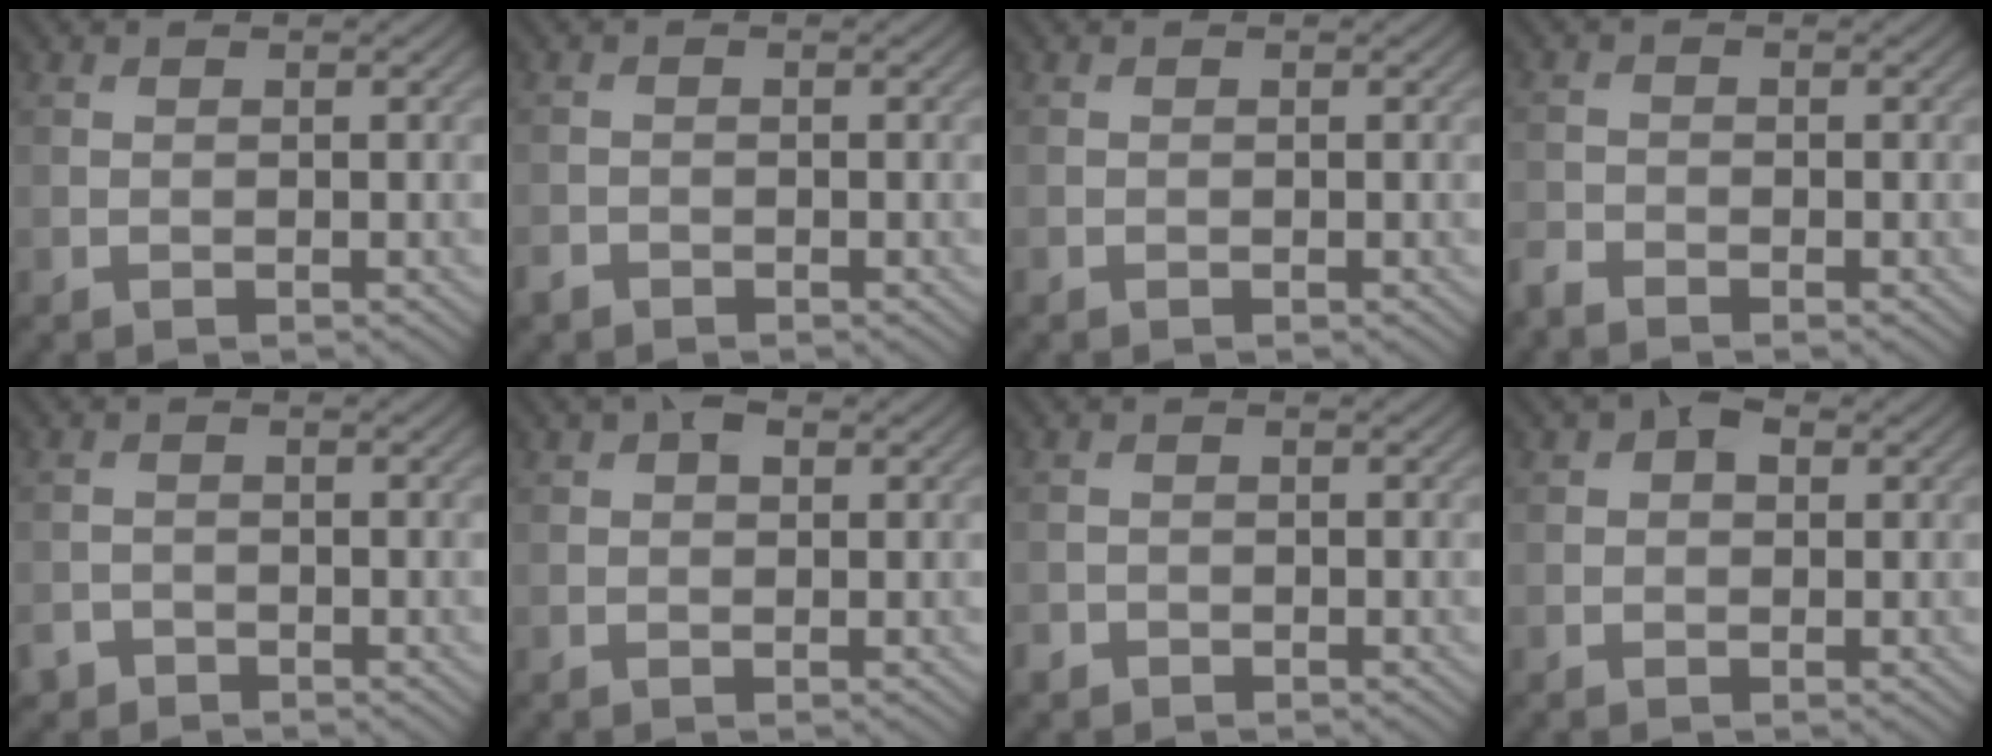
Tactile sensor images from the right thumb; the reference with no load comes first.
{"total": 1.2, "force": [-1.0, 0.7, 0.2], "torque": [-0.005, -0.003, -0.022]}
{"total": 0.0}
{"total": 1.8, "force": [-1.7, 0.4, 0.4], "torque": [-0.010, -0.006, -0.045]}
{"total": 1.8, "force": [-1.4, 1.1, 0.3], "torque": [-0.007, -0.003, -0.033]}
{"total": 2.1, "force": [0.9, 1.2, 1.4], "torque": [-0.021, 0.006, 0.010]}
{"total": 1.2, "force": [-0.9, 0.8, 0.1], "torque": [-0.002, -0.002, -0.020]}
{"total": 2.4, "force": [0.9, 1.6, 1.6], "torque": [-0.021, 0.004, 0.008]}